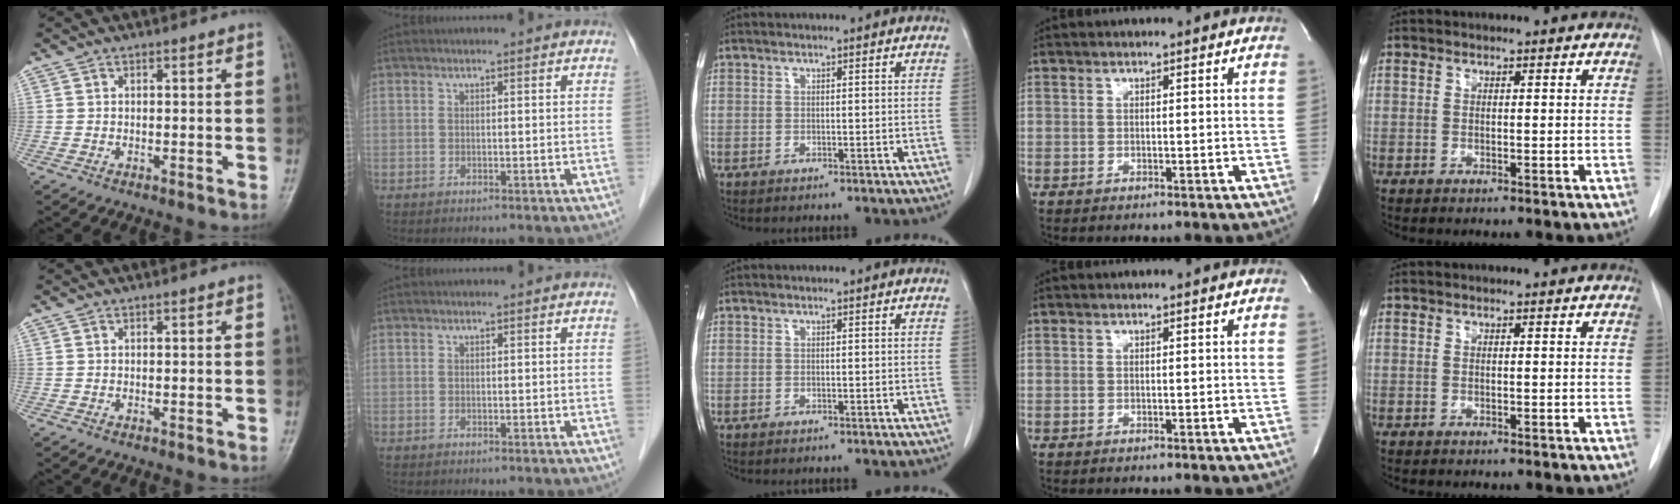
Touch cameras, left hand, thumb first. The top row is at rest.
{}